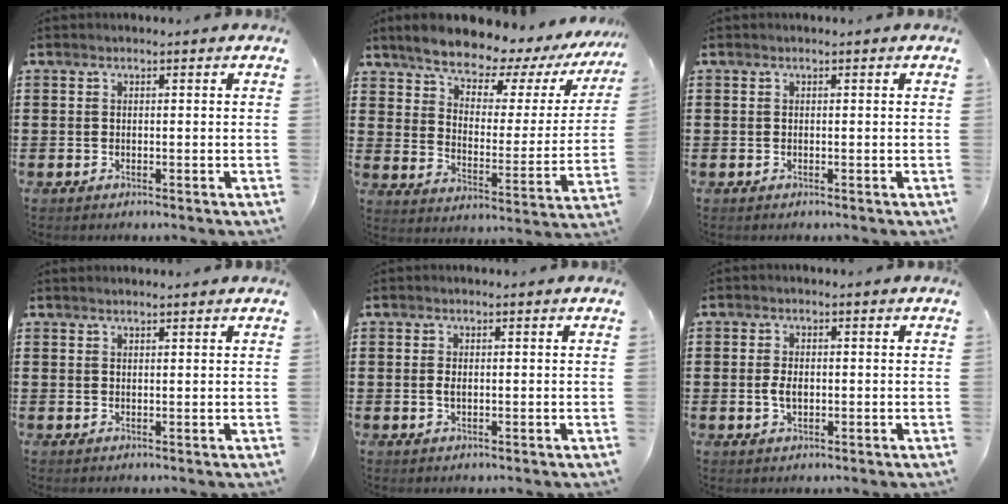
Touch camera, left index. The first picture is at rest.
{"total": 7.6, "force": [7.0, 1.7, 2.5], "torque": [-0.070, -0.056, 0.116]}
{"total": 0.0}
{"total": 1.0, "force": [1.0, 0.0, 0.3], "torque": [-0.007, -0.001, 0.019]}
{"total": 1.3, "force": [0.0, 0.6, 1.2], "torque": [-0.025, 0.002, 0.000]}
{"total": 3.0, "force": [-0.2, 1.6, 2.5], "torque": [-0.056, 0.002, -0.006]}